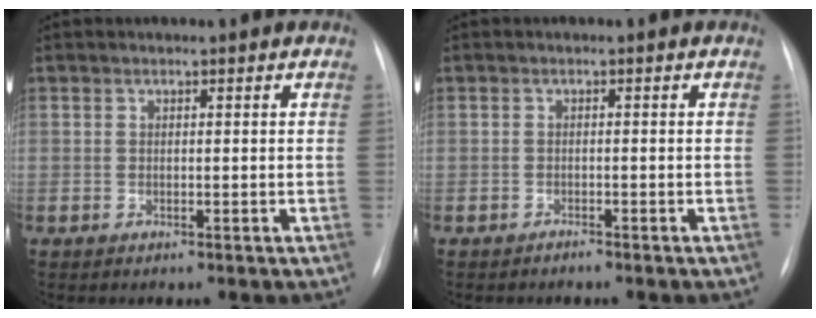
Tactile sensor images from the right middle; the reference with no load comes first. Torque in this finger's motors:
{"motor_torque": [-0.01, 0.07, -0.01, 0.00]}